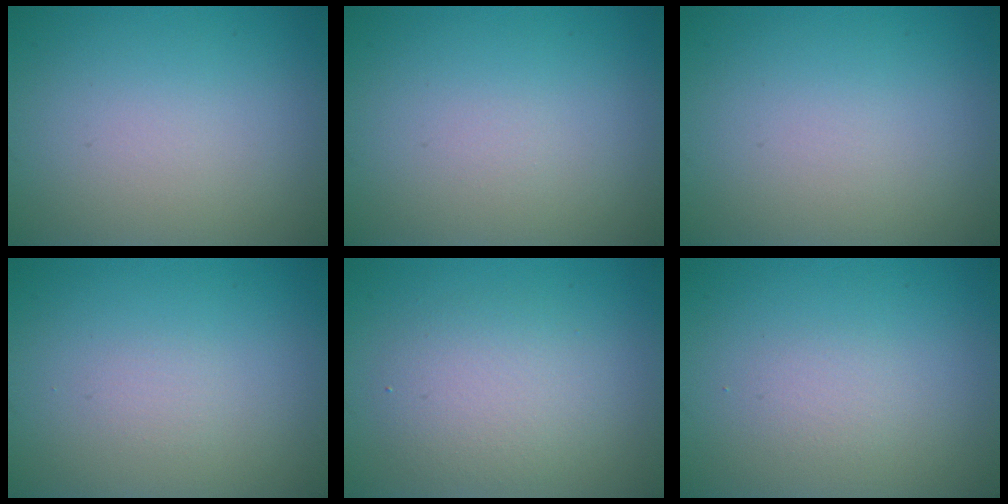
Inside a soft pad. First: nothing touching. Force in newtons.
{"total": 0.0}
{"total": 0.0}
{"total": 0.6, "press": 0.6, "slide": 0.0}
{"total": 3.4, "press": 3.4, "slide": 0.1}
{"total": 1.1, "press": 1.1, "slide": 0.1}